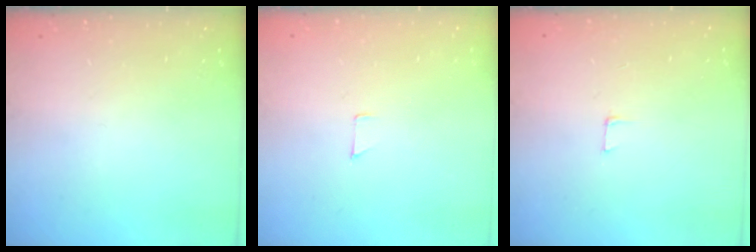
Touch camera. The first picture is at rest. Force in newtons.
{"total": 3.8, "press": 3.8, "slide": 0.3}
{"total": 5.0, "press": 4.9, "slide": 0.4}